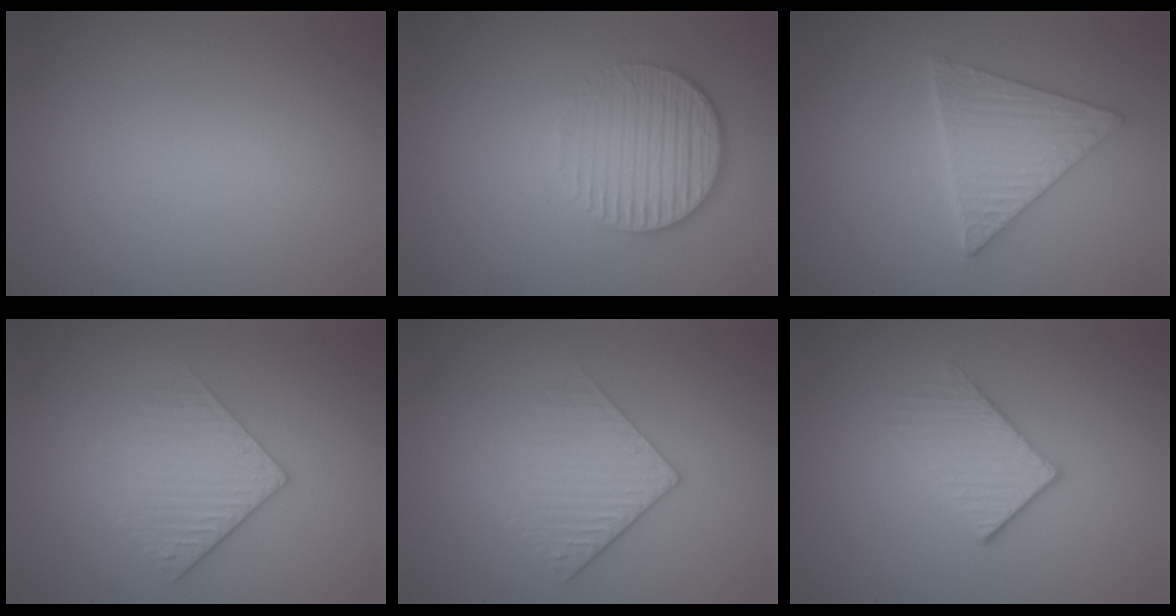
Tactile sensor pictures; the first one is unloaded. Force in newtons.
{"total": 4.4, "press": 3.0, "slide": 3.2}
{"total": 4.5, "press": 3.9, "slide": 2.1}
{"total": 3.0, "press": 2.7, "slide": 1.3}
{"total": 3.0, "press": 2.7, "slide": 1.3}
{"total": 2.2, "press": 1.9, "slide": 1.2}